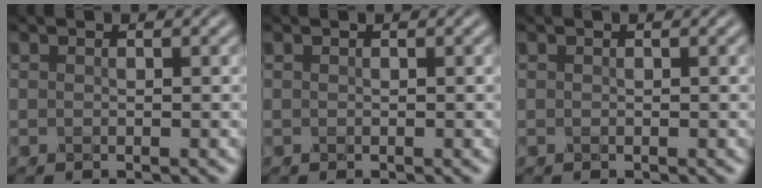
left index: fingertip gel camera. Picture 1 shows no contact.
{"total": 0.0}
{"total": 0.0}